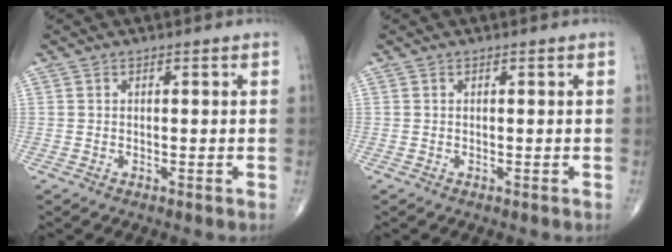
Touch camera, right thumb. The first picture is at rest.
{"total": 0.0}